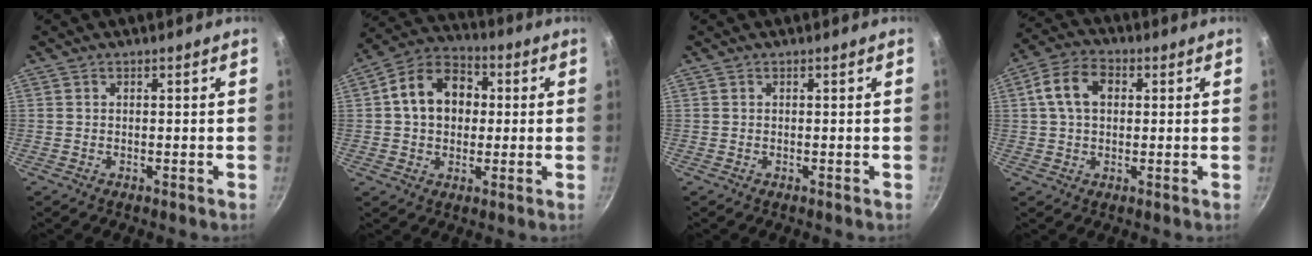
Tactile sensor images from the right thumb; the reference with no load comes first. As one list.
[{"total": 12.9, "force": [1.5, 9.9, 8.2], "torque": [-0.103, 0.024, 0.007]}, {"total": 0.0}, {"total": 8.8, "force": [1.7, 6.1, 6.1], "torque": [-0.099, 0.018, 0.020]}]